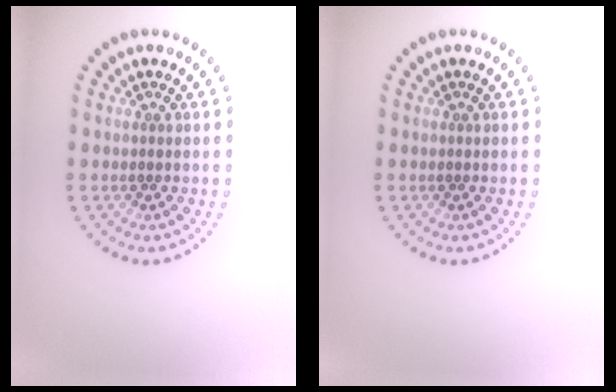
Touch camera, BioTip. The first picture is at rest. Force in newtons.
{"total": 0.0}